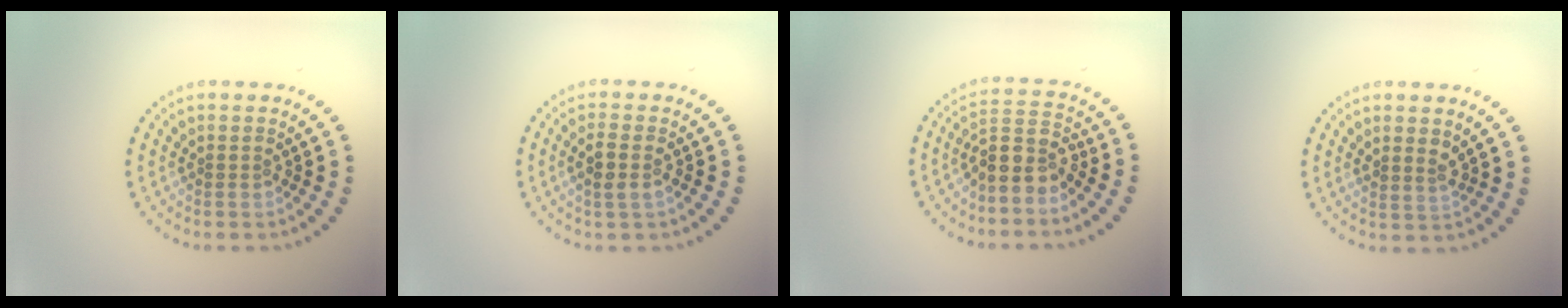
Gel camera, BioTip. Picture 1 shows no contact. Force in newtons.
{"total": 1.9, "press": 1.8, "slide": 0.6}
{"total": 3.6, "press": 2.9, "slide": 2.2}
{"total": 1.4, "press": 1.1, "slide": 0.8}